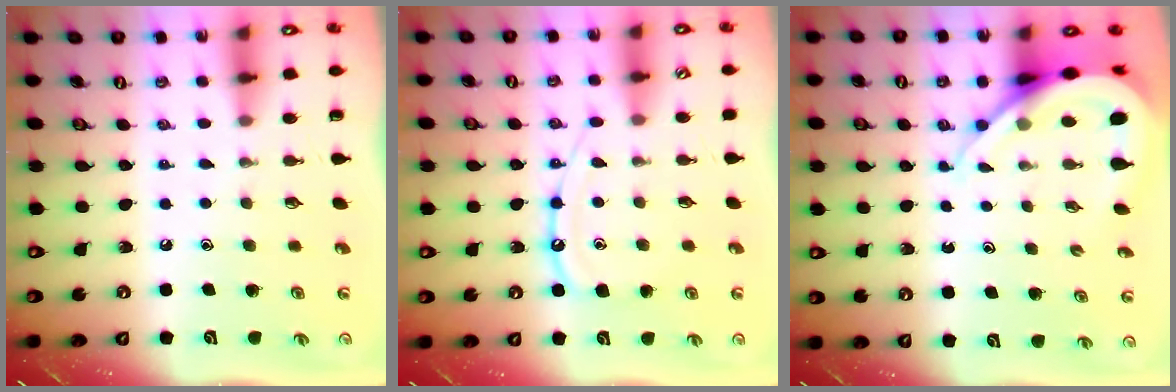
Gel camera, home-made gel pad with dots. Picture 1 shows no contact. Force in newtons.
{"total": 10.9, "press": 10.9, "slide": 1.0}
{"total": 10.7, "press": 10.6, "slide": 1.0}